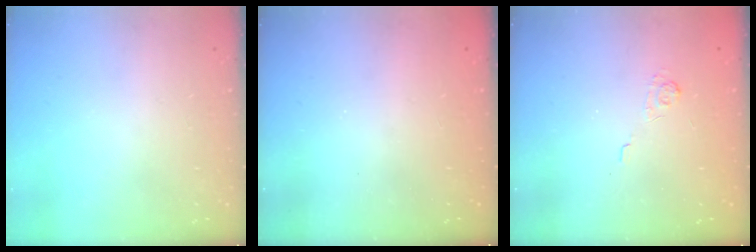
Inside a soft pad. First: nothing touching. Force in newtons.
{"total": 2.3, "press": 2.2, "slide": 0.7}
{"total": 2.0, "press": 1.4, "slide": 1.4}